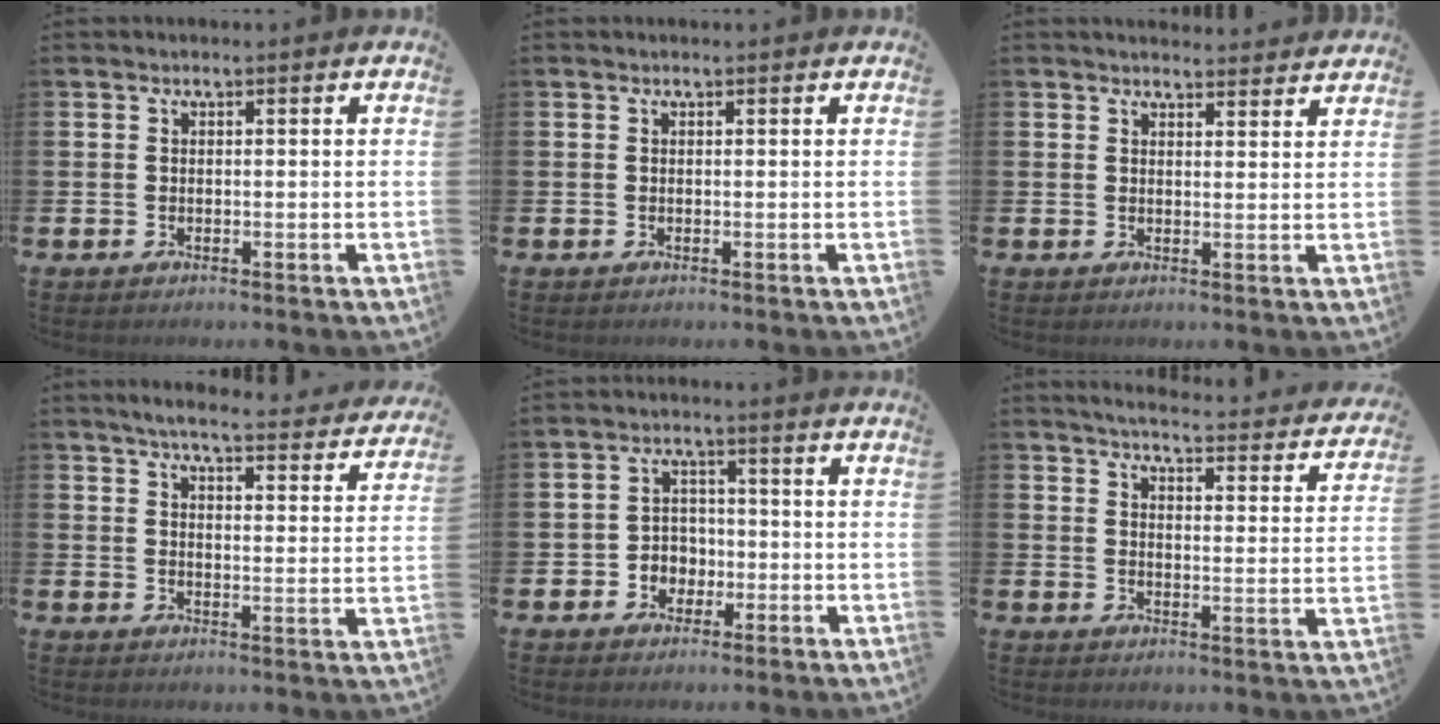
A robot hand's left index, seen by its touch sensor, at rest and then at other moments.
{"total": 0.0}
{"total": 2.7, "force": [2.6, 0.3, 0.0], "torque": [0.006, -0.020, 0.046]}
{"total": 5.0, "force": [4.7, 0.2, 1.7], "torque": [-0.038, -0.036, 0.076]}
{"total": 3.4, "force": [-0.9, 3.1, 0.7], "torque": [-0.024, 0.001, -0.025]}
{"total": 4.0, "force": [3.9, 0.1, 1.1], "torque": [-0.034, -0.037, 0.061]}